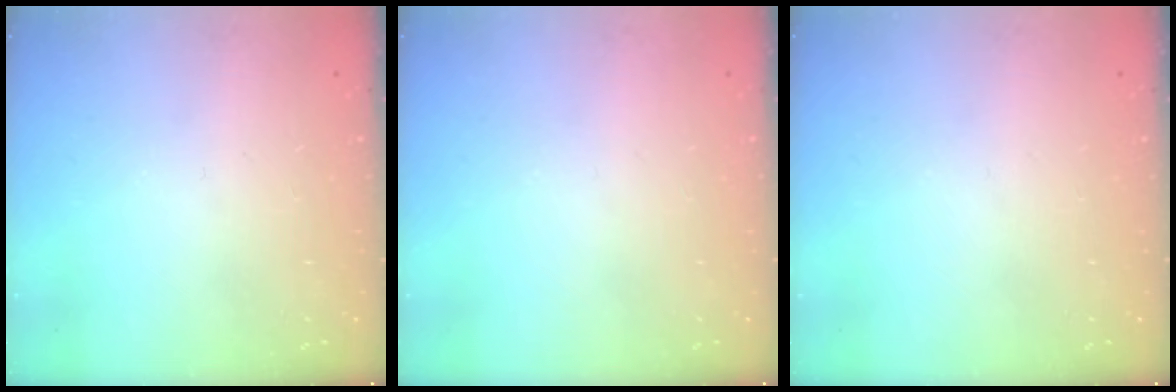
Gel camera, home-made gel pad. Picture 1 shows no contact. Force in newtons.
{"total": 0.0}
{"total": 0.0}